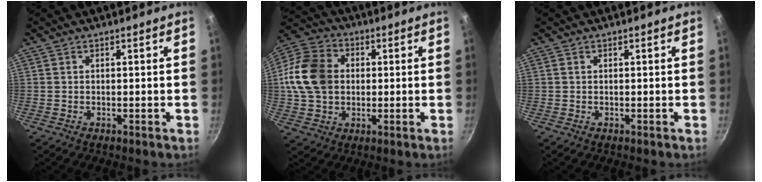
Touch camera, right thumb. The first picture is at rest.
{"total": 14.6, "force": [1.0, 11.4, 9.0], "torque": [-0.154, 0.018, 0.008]}
{"total": 0.0}